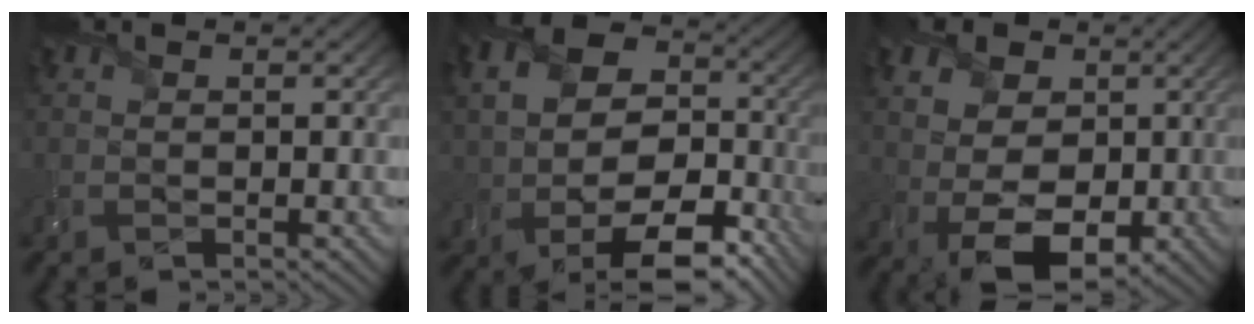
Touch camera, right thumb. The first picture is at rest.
{"total": 14.8, "force": [-4.2, 9.4, 10.6], "torque": [-0.194, -0.023, -0.068]}
{"total": 12.9, "force": [1.2, 10.3, 7.7], "torque": [-0.162, 0.001, 0.008]}